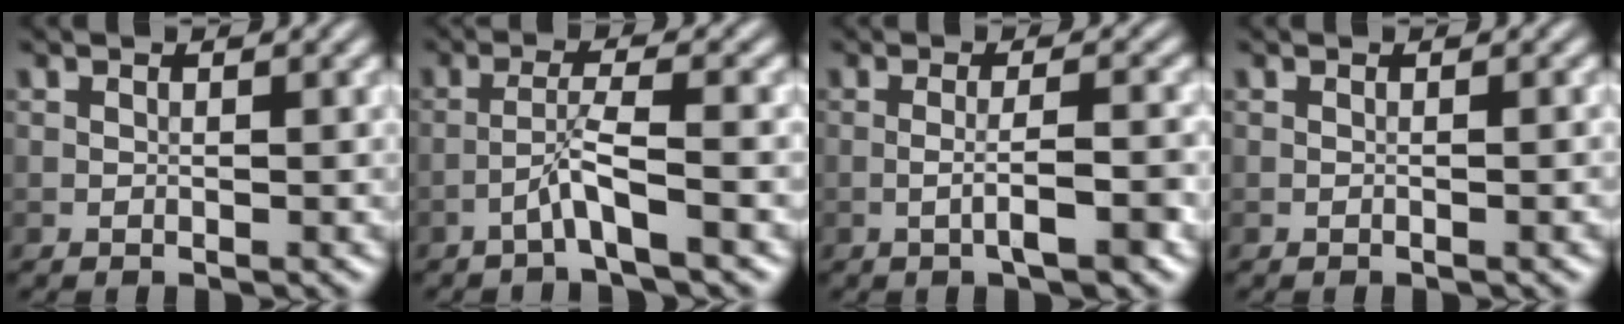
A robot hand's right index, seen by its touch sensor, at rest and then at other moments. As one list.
[{"total": 2.9, "force": [-1.6, -0.1, 2.4], "torque": [-0.047, 0.014, -0.037]}, {"total": 3.4, "force": [-1.1, 0.5, 3.2], "torque": [-0.053, 0.006, -0.022]}, {"total": 0.7, "force": [-0.3, 0.1, 0.6], "torque": [-0.006, 0.000, -0.005]}]